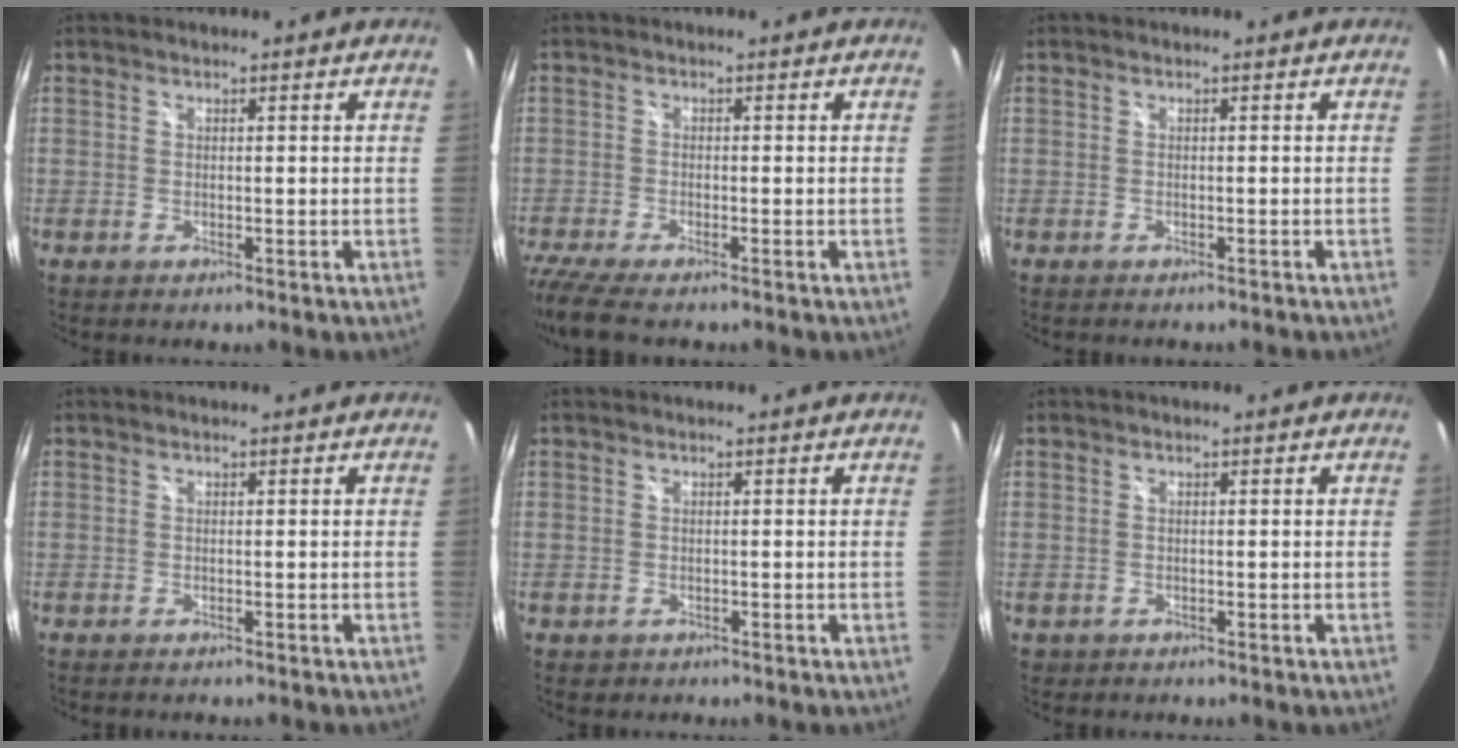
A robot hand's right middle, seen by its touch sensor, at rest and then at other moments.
{"total": 5.9, "force": [-4.8, 0.5, 3.4], "torque": [-0.086, -0.029, -0.090]}
{"total": 0.9, "force": [-0.9, 0.2, 0.3], "torque": [-0.007, -0.010, -0.011]}
{"total": 0.0}
{"total": 0.8, "force": [0.1, 0.8, 0.1], "torque": [-0.003, -0.002, 0.003]}
{"total": 0.7, "force": [0.2, 0.7, 0.0], "torque": [-0.001, -0.001, 0.005]}